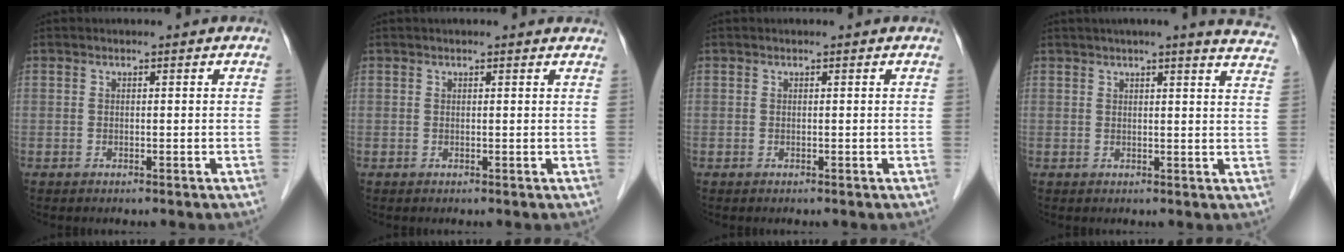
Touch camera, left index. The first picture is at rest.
{"total": 3.2, "force": [2.9, 0.4, 1.1], "torque": [-0.014, 0.016, 0.024]}
{"total": 0.0}
{"total": 13.5, "force": [11.9, 0.5, 6.3], "torque": [-0.069, -0.020, 0.119]}